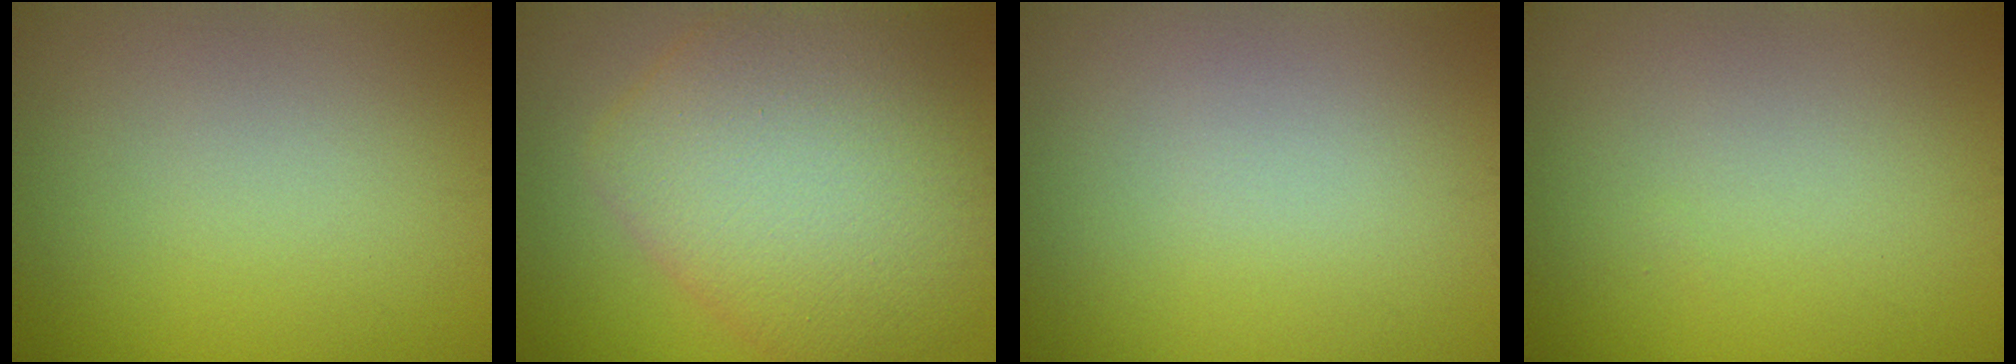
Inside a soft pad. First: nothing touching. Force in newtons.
{"total": 10.1, "press": 10.1, "slide": 0.8}
{"total": 0.0}
{"total": 0.0}